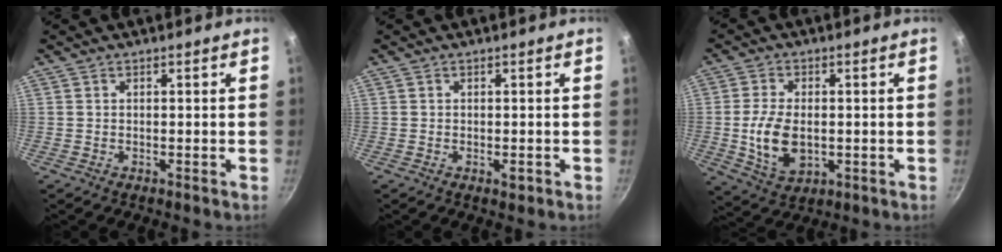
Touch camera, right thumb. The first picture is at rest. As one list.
[{"total": 1.3, "force": [-0.4, 0.8, 1.0], "torque": [-0.013, 0.001, -0.007]}, {"total": 9.9, "force": [-0.7, 6.1, 7.8], "torque": [-0.145, -0.003, -0.006]}]